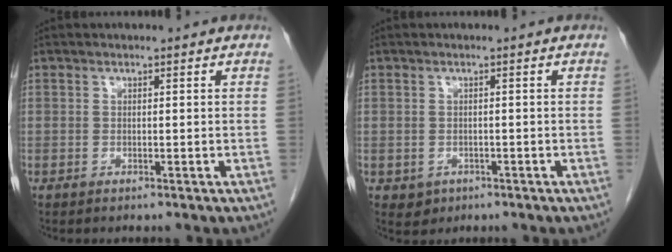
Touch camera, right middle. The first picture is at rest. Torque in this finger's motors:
{"motor_torque": [0.27, -0.27, -0.02, -0.01]}